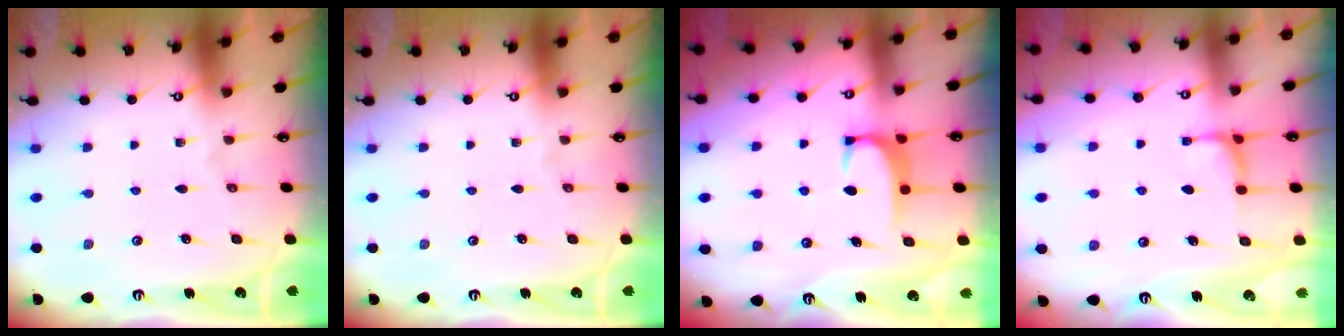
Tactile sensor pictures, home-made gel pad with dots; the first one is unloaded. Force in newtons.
{"total": 0.0}
{"total": 1.8, "press": 1.7, "slide": 0.5}
{"total": 0.7, "press": 0.4, "slide": 0.6}